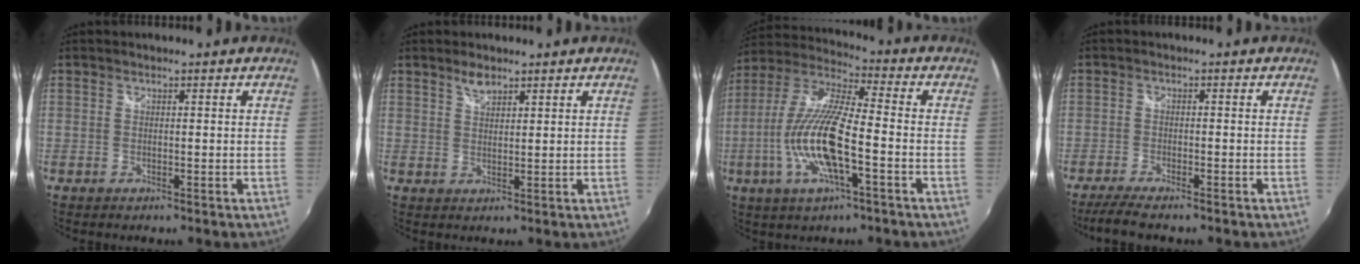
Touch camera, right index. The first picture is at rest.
{"total": 2.6, "force": [2.0, 1.1, 1.3], "torque": [-0.020, 0.003, 0.037]}
{"total": 15.8, "force": [-4.7, 3.5, 14.6], "torque": [-0.298, -0.009, -0.094]}
{"total": 6.0, "force": [-4.9, 0.8, 3.3], "torque": [-0.085, -0.021, -0.089]}